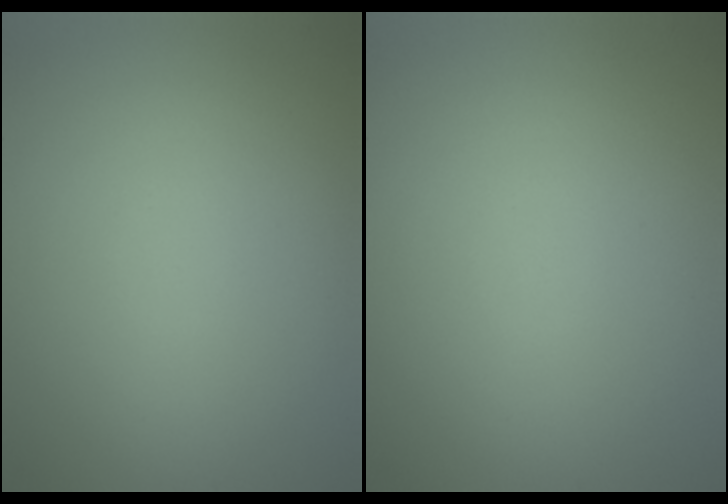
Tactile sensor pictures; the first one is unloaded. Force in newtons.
{"total": 0.0}